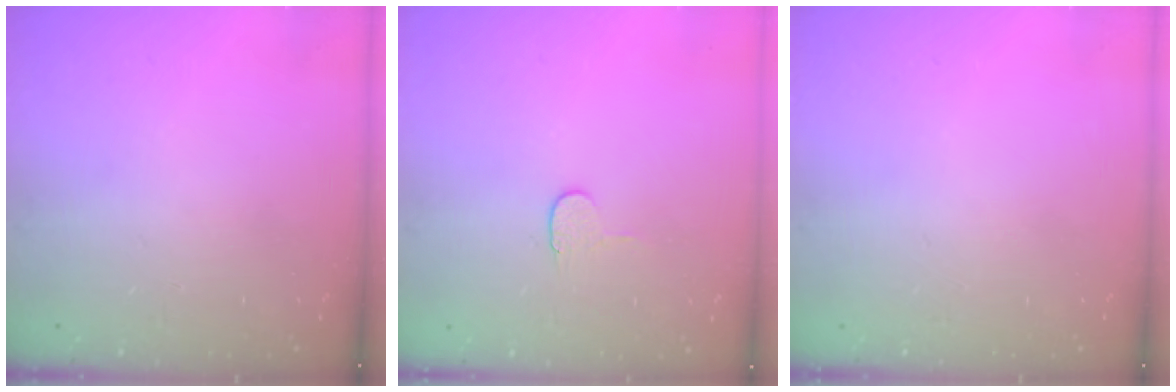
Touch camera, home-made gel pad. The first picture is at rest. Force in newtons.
{"total": 4.1, "press": 4.1, "slide": 0.4}
{"total": 0.0}